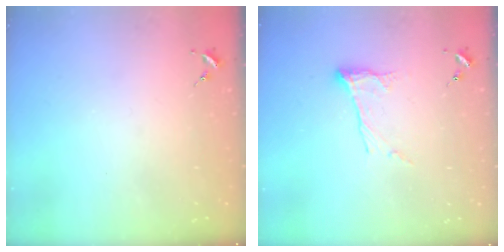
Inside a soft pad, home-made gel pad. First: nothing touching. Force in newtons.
{"total": 9.6, "press": 9.6, "slide": 0.4}